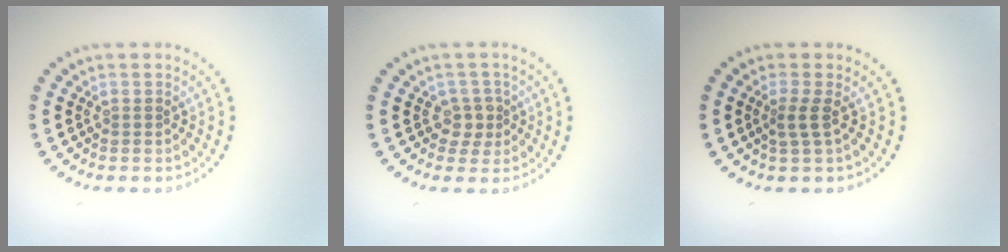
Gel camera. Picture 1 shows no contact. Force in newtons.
{"total": 1.7, "press": 1.4, "slide": 0.9}
{"total": 1.7, "press": 1.1, "slide": 1.3}